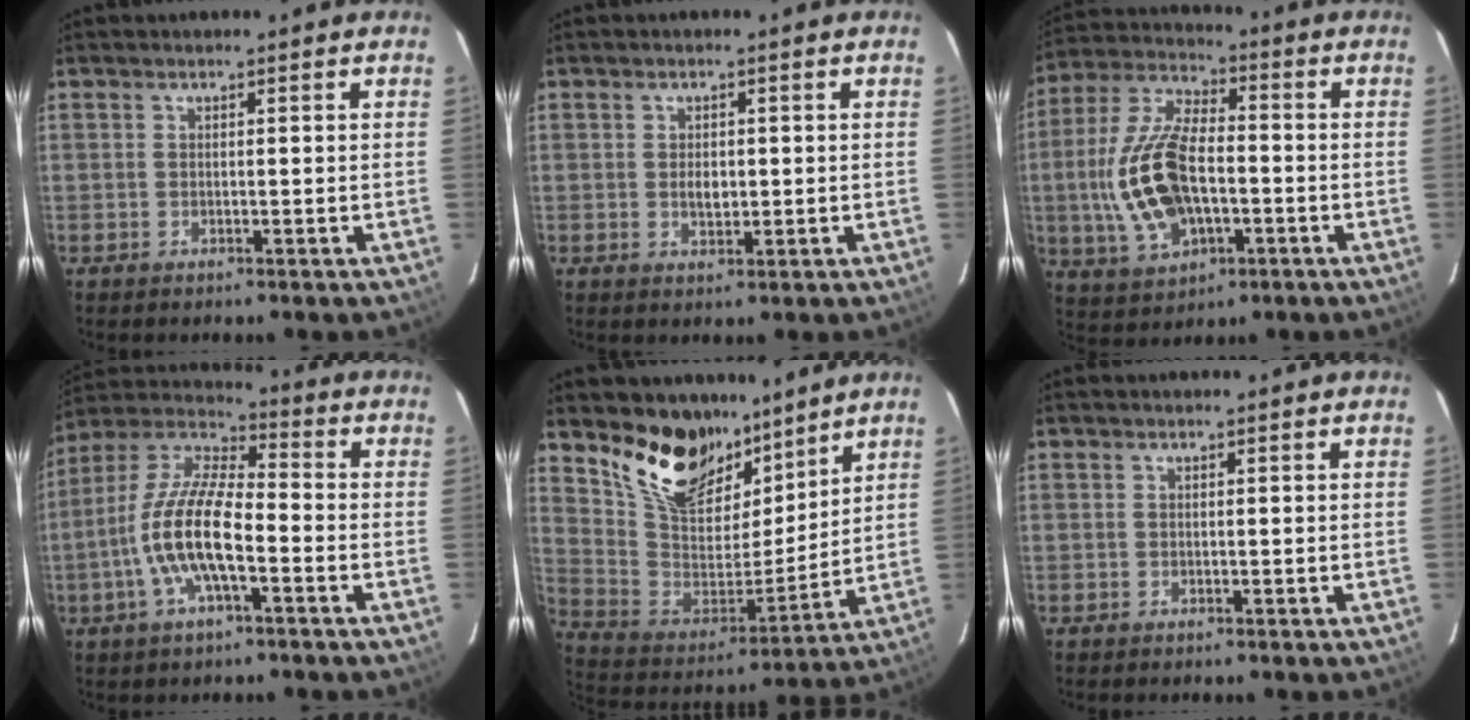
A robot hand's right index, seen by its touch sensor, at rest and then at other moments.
{"total": 2.6, "force": [-0.1, 1.8, 1.9], "torque": [-0.030, 0.001, -0.001]}
{"total": 17.1, "force": [-2.6, 9.0, 14.4], "torque": [-0.313, 0.005, -0.040]}
{"total": 14.2, "force": [-4.4, 4.5, 12.7], "torque": [-0.260, 0.002, -0.089]}
{"total": 18.0, "force": [12.9, 9.2, 8.3], "torque": [-0.180, 0.001, 0.250]}
{"total": 0.0}